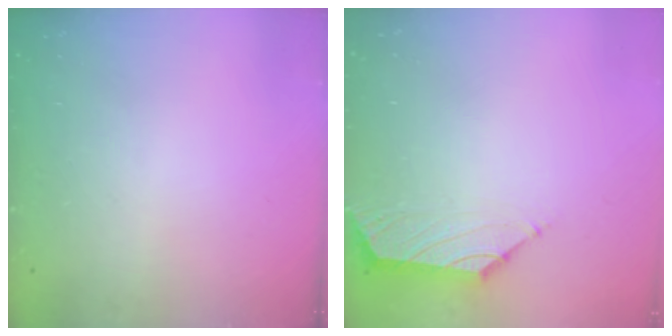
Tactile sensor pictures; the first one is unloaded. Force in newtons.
{"total": 1.5, "press": 1.5, "slide": 0.4}